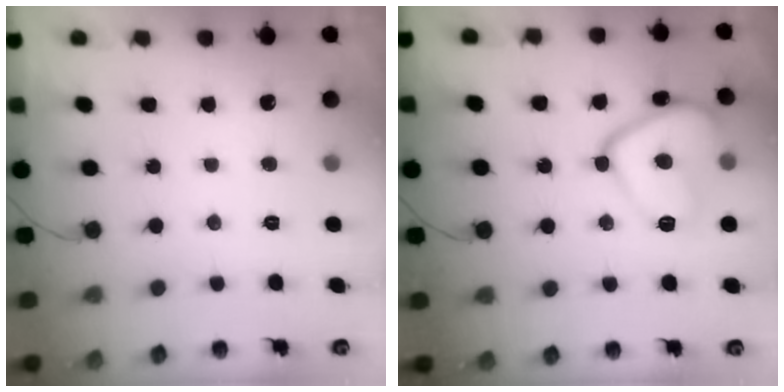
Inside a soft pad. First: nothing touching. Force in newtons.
{"total": 14.2, "press": 14.1, "slide": 1.2}